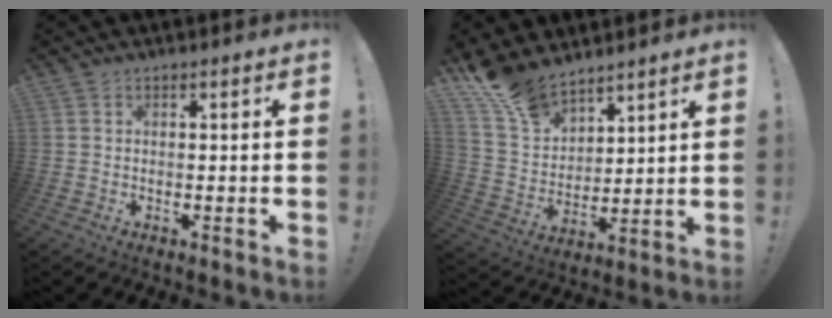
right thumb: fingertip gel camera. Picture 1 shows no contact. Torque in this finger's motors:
{"motor_torque": [-0.52, 1.88, 0.56, 1.31, 0.01]}